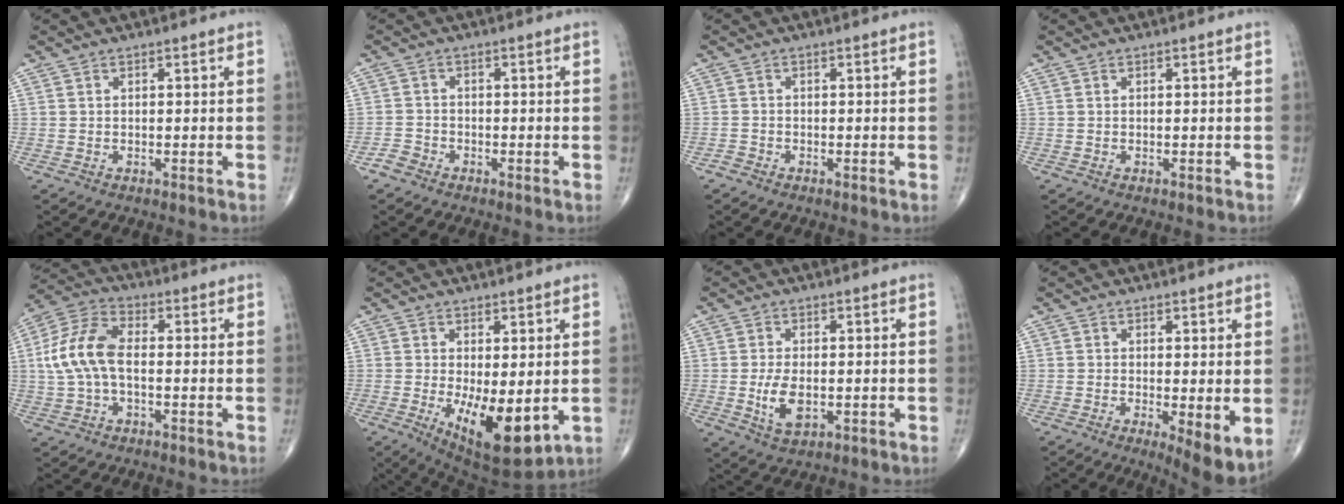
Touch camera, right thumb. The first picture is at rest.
{"total": 2.2, "force": [-1.6, 1.4, 0.4], "torque": [-0.007, 0.006, -0.035]}
{"total": 0.8, "force": [-0.7, 0.5, 0.1], "torque": [-0.003, 0.000, -0.019]}
{"total": 0.0}
{"total": 10.9, "force": [-0.2, 5.9, 9.2], "torque": [-0.199, 0.029, -0.010]}
{"total": 12.3, "force": [-2.1, 4.9, 11.1], "torque": [-0.165, -0.029, -0.013]}
{"total": 5.7, "force": [-0.9, 3.0, 4.8], "torque": [-0.091, -0.010, -0.010]}
{"total": 6.6, "force": [-0.9, 1.8, 6.2], "torque": [-0.097, -0.023, -0.013]}